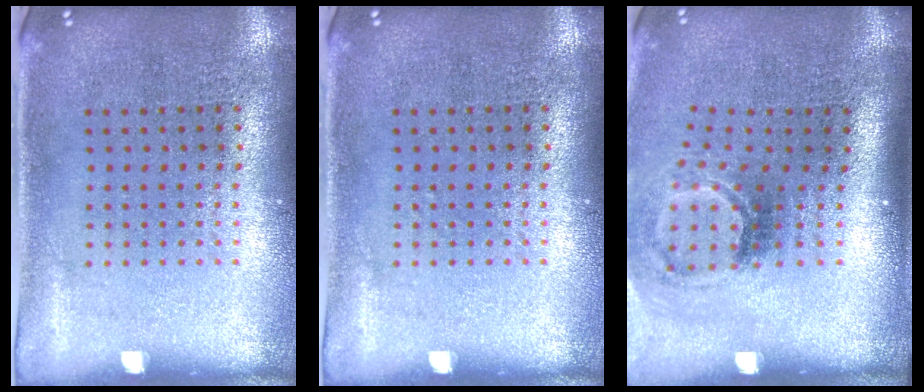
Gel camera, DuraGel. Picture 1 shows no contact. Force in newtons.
{"total": 0.0}
{"total": 2.1, "press": 1.3, "slide": 1.6}